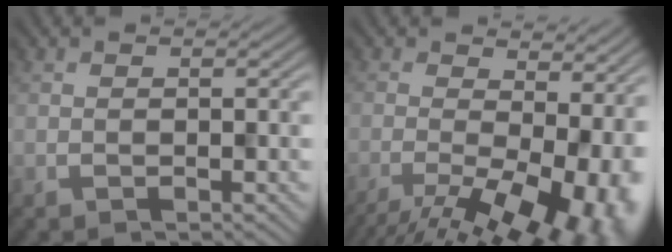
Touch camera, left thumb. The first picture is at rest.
{"total": 12.7, "force": [-4.6, 4.8, 10.8], "torque": [-0.151, -0.016, -0.053]}